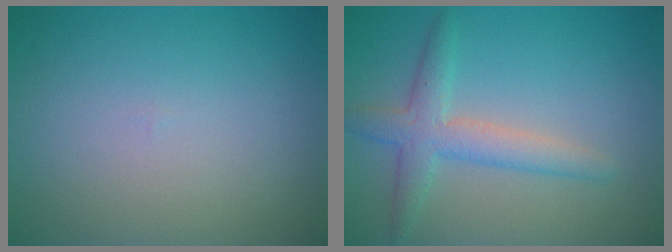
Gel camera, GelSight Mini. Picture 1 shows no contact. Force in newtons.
{"total": 2.8, "press": 2.8, "slide": 0.2}